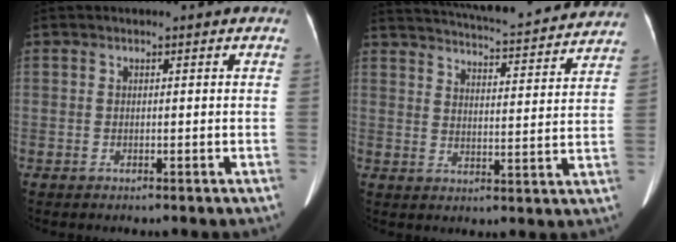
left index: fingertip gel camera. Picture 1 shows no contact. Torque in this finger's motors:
{"motor_torque": [0.15, -0.58, 0.03, 0.02]}